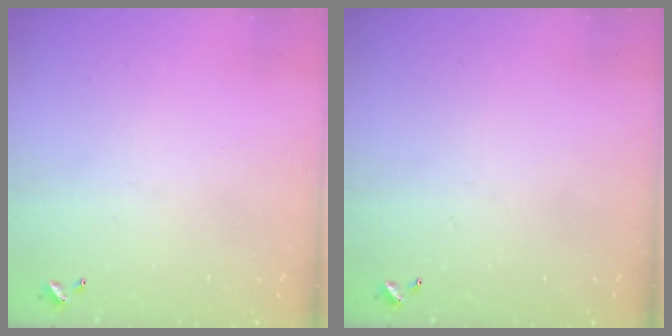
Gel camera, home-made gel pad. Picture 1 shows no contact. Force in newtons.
{"total": 0.0}